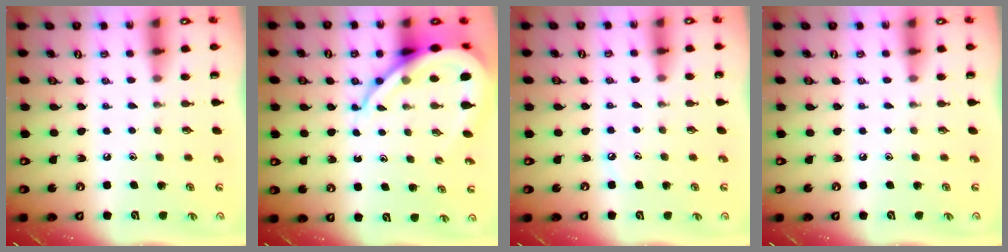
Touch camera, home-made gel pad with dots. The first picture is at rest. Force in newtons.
{"total": 12.9, "press": 12.8, "slide": 1.5}
{"total": 2.4, "press": 2.4, "slide": 0.3}
{"total": 0.0}